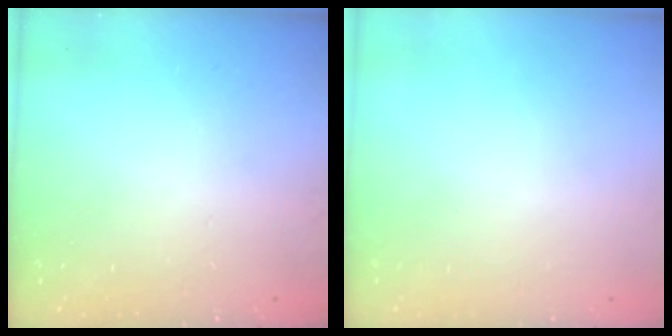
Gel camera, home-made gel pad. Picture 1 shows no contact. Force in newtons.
{"total": 0.0}